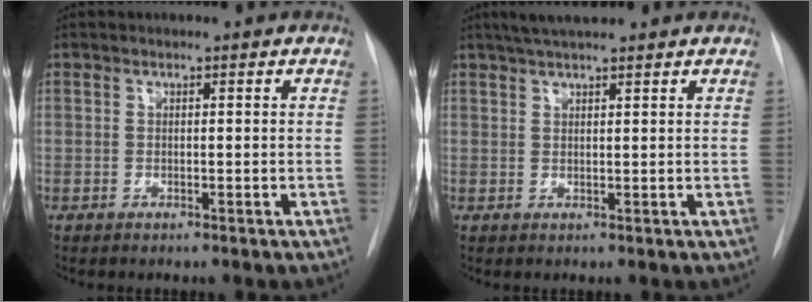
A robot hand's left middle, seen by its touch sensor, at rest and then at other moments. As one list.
[{"total": 5.0, "force": [4.2, 0.6, 2.7], "torque": [-0.046, 0.024, 0.071]}]